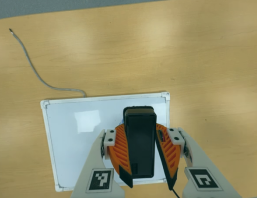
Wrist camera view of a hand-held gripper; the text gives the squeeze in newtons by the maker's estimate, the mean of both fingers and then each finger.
{"total": 11.5, "left": 10.7, "right": 12.3}